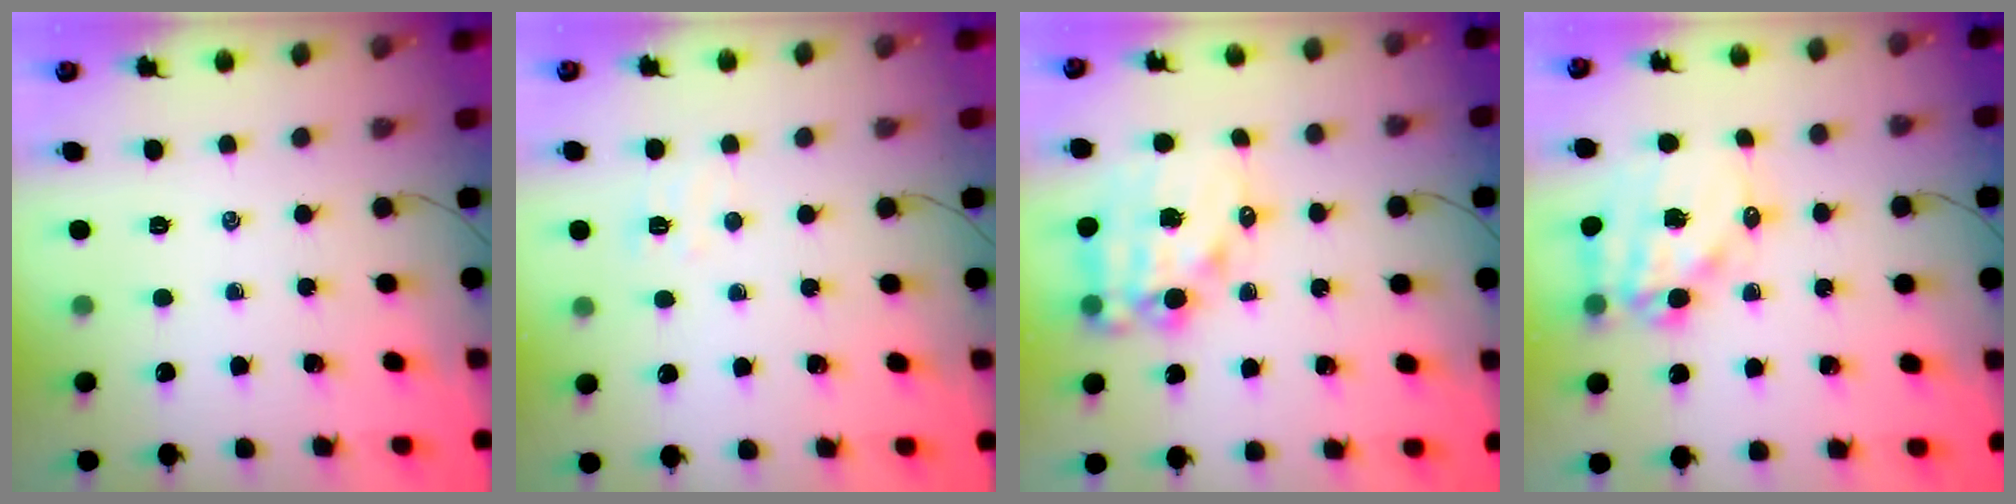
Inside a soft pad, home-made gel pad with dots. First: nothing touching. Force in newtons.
{"total": 4.1, "press": 3.9, "slide": 1.1}
{"total": 14.2, "press": 13.8, "slide": 3.4}
{"total": 14.4, "press": 14.0, "slide": 3.2}